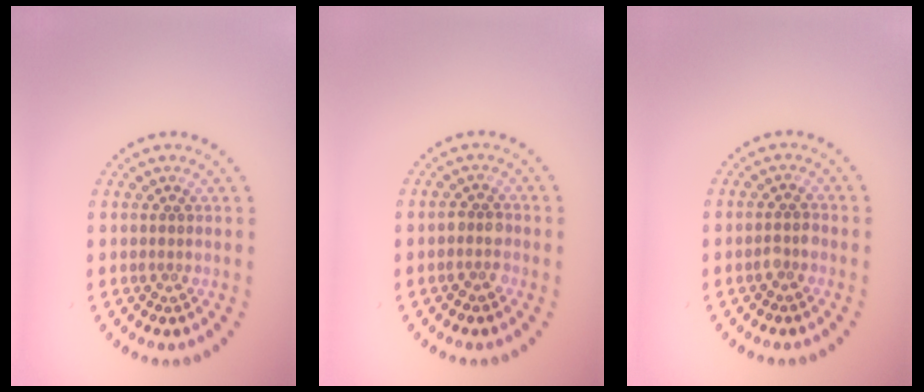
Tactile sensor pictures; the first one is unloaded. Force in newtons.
{"total": 1.6, "press": 1.5, "slide": 0.6}
{"total": 1.1, "press": 1.0, "slide": 0.3}